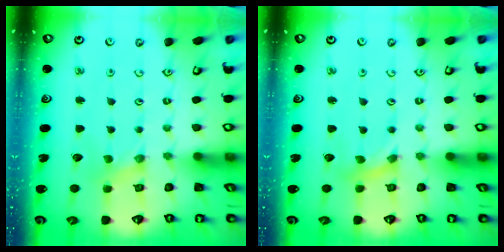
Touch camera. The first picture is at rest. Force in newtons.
{"total": 1.4, "press": 1.4, "slide": 0.2}